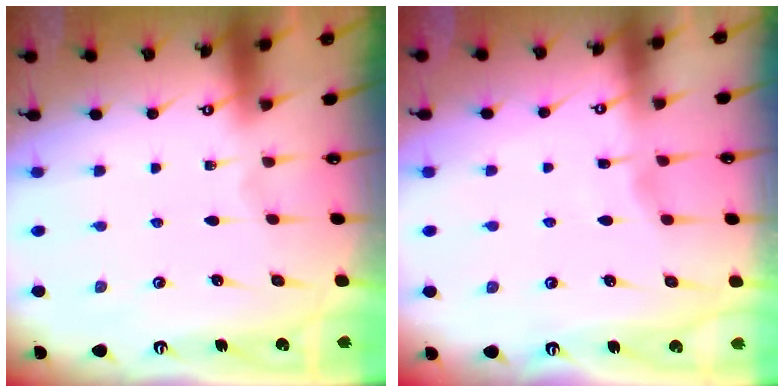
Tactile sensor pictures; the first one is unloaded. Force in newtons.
{"total": 2.6, "press": 2.6, "slide": 0.3}